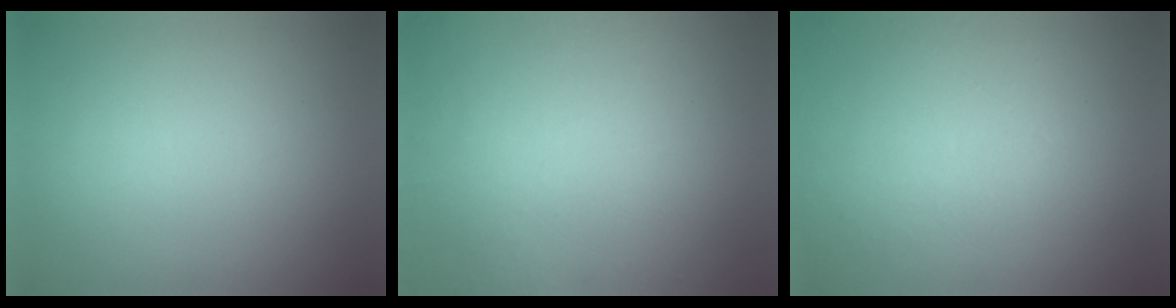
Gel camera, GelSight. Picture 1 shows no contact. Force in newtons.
{"total": 7.3}
{"total": 1.2}